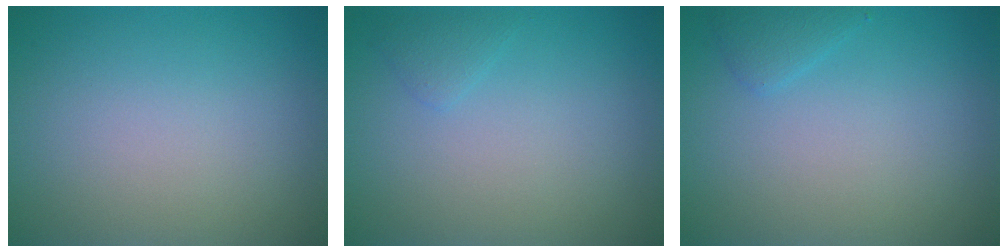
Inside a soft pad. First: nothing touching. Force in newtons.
{"total": 0.9, "press": 0.9, "slide": 0.1}
{"total": 1.1, "press": 1.1, "slide": 0.1}